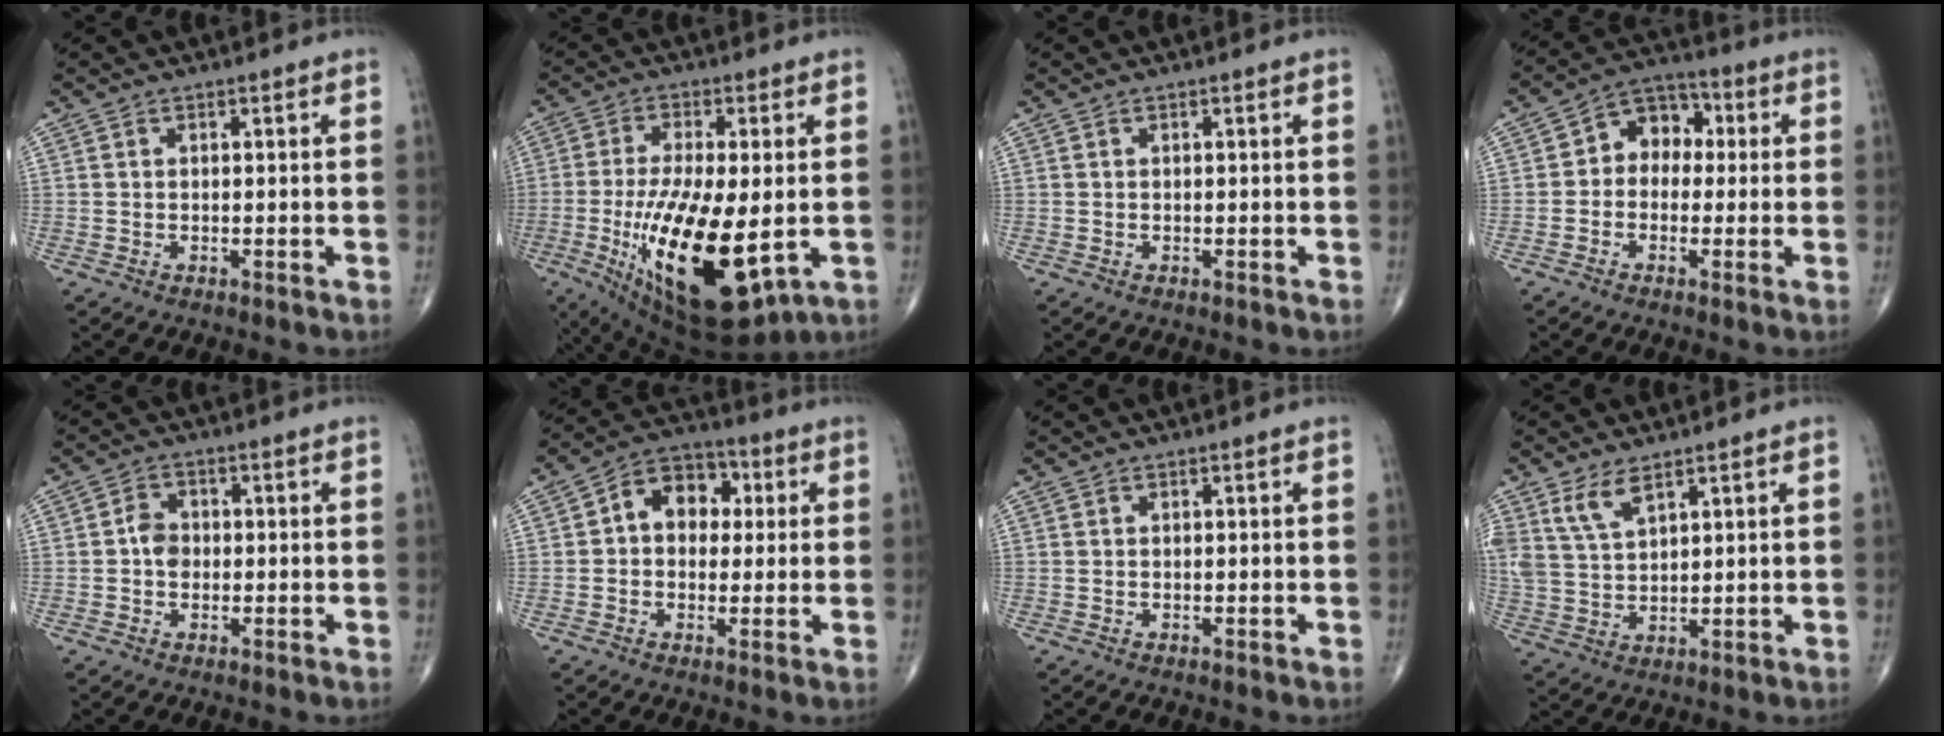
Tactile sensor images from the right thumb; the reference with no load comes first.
{"total": 21.4, "force": [-4.3, 8.0, 19.4], "torque": [-0.365, -0.032, -0.051]}
{"total": 0.0}
{"total": 8.5, "force": [0.6, 6.5, 5.3], "torque": [-0.042, 0.030, -0.006]}
{"total": 3.6, "force": [-0.3, 2.9, 2.1], "torque": [-0.024, 0.009, -0.012]}
{"total": 10.1, "force": [1.7, 7.5, 6.5], "torque": [-0.067, 0.023, 0.015]}
{"total": 0.0}
{"total": 5.8, "force": [3.8, 2.4, 3.6], "torque": [-0.072, -0.018, 0.082]}